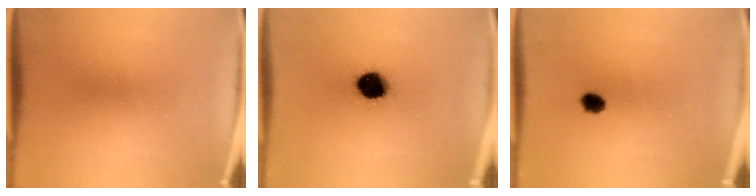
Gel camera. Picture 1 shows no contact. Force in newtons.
{"total": 10.0}
{"total": 2.9}